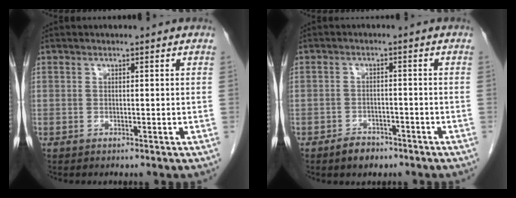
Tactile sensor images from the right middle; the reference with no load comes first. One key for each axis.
{"total": 3.3, "fx": -2.5, "fy": 1.8, "fz": 1.3, "tx": -0.022, "ty": 0.004, "tz": -0.033}